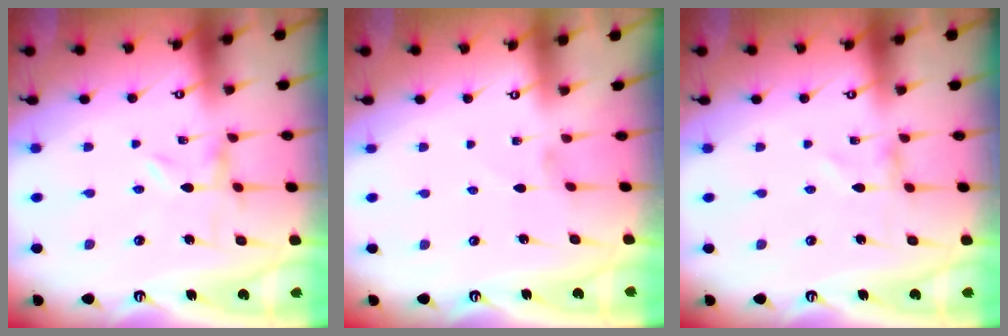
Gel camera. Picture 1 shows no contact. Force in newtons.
{"total": 1.1, "press": 1.1, "slide": 0.1}
{"total": 0.0}